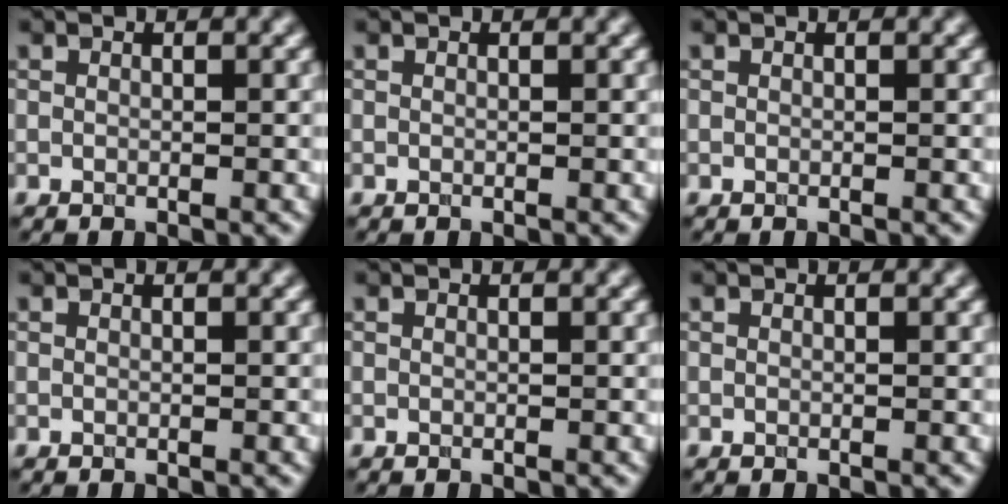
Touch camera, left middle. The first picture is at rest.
{"total": 0.0}
{"total": 0.0}
{"total": 0.0}
{"total": 0.0}
{"total": 0.0}